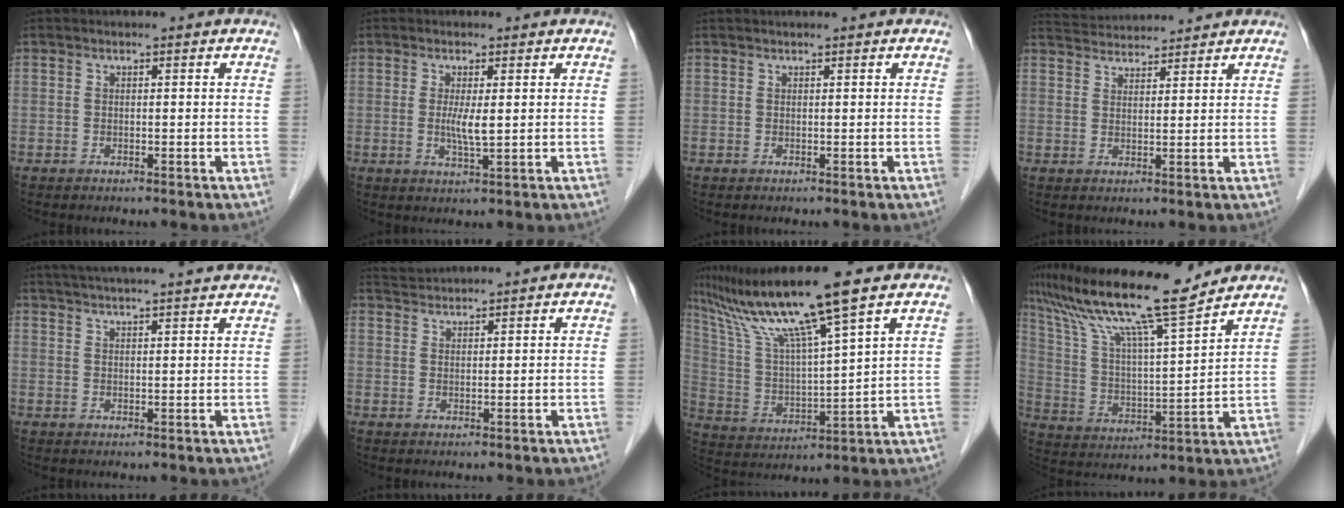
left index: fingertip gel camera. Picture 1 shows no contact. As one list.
[{"total": 3.2, "force": [0.2, 0.3, 3.1], "torque": [-0.065, -0.006, 0.007]}, {"total": 1.2, "force": [1.1, 0.0, 0.5], "torque": [-0.005, 0.017, 0.019]}, {"total": 7.7, "force": [7.5, 0.1, 1.3], "torque": [-0.033, 0.035, 0.121]}, {"total": 15.3, "force": [13.9, 0.7, 6.5], "torque": [-0.109, 0.037, 0.188]}, {"total": 3.8, "force": [3.7, -0.8, 0.3], "torque": [-0.006, 0.024, 0.072]}, {"total": 14.5, "force": [10.8, -1.8, 9.4], "torque": [-0.181, 0.003, 0.203]}, {"total": 18.0, "force": [14.9, 0.2, 10.0], "torque": [-0.187, 0.011, 0.263]}]